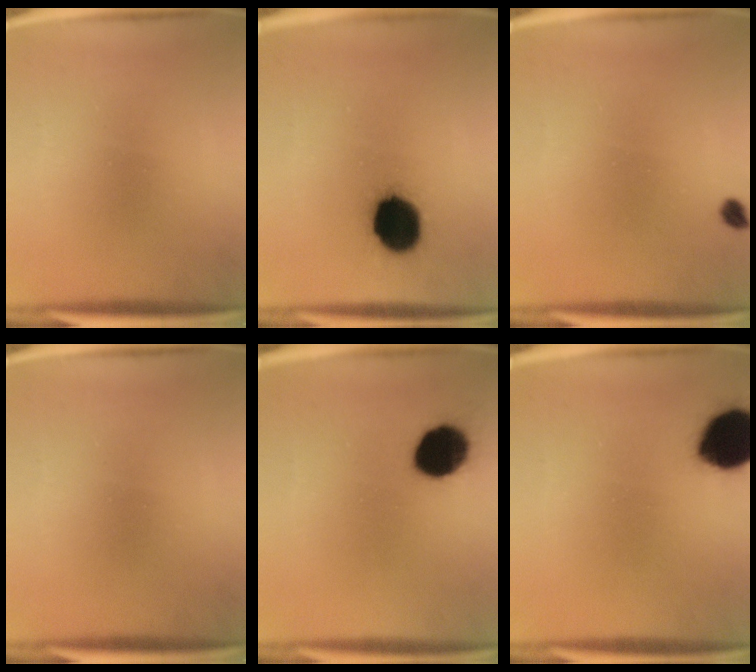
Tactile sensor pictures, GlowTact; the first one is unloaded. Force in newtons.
{"total": 11.9}
{"total": 1.2}
{"total": 0.0}
{"total": 12.8}
{"total": 15.9}